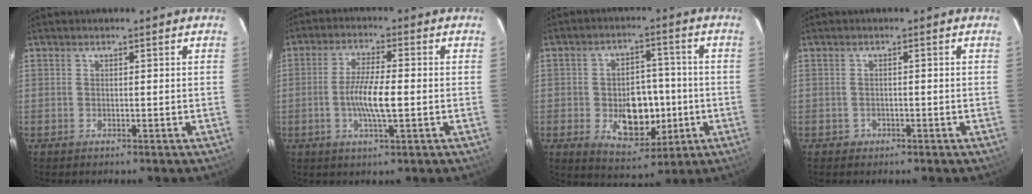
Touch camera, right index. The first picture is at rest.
{"total": 7.2, "force": [-1.3, 1.2, 7.0], "torque": [-0.135, -0.002, -0.025]}
{"total": 11.3, "force": [-2.4, 7.7, 7.9], "torque": [-0.142, 0.006, -0.013]}
{"total": 1.4, "force": [-0.7, 1.2, 0.1], "torque": [0.000, 0.003, -0.006]}